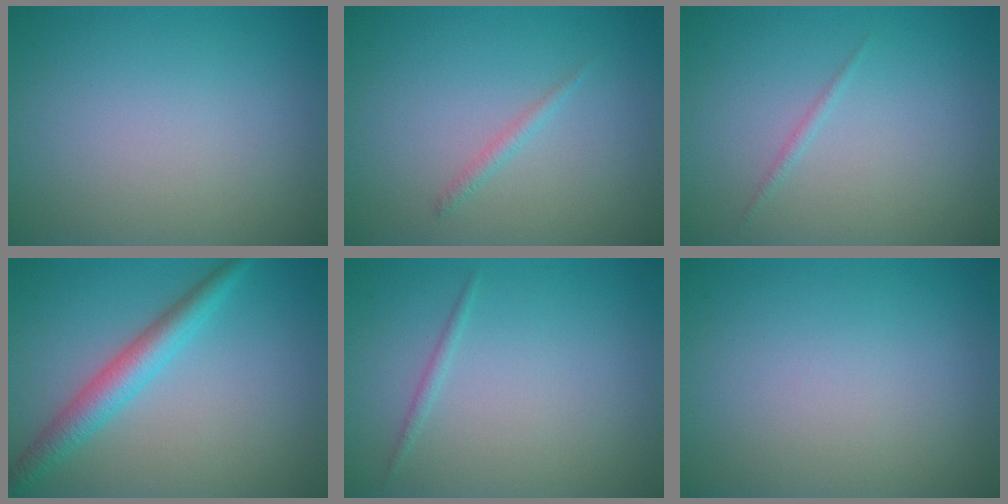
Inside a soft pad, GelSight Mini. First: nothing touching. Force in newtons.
{"total": 0.9, "press": 0.9, "slide": 0.0}
{"total": 0.5, "press": 0.5, "slide": 0.0}
{"total": 3.7, "press": 3.7, "slide": 0.1}
{"total": 0.7, "press": 0.7, "slide": 0.1}
{"total": 0.0}